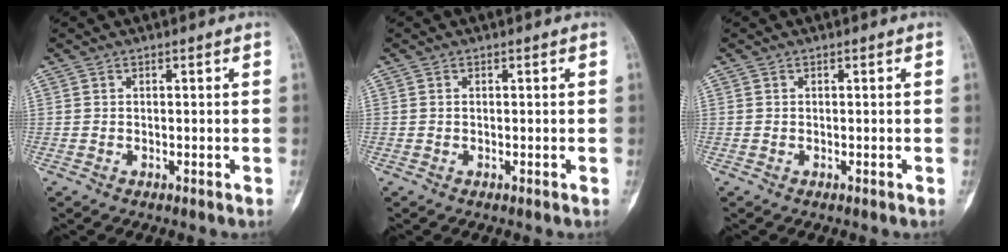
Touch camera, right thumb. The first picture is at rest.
{"total": 0.0}
{"total": 0.0}